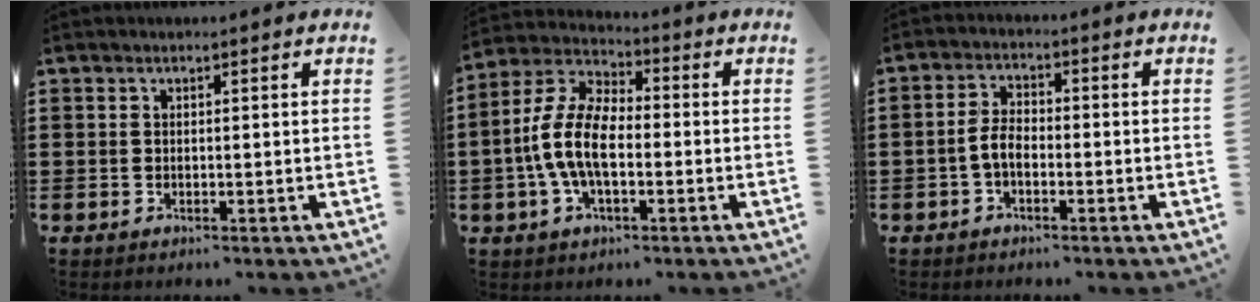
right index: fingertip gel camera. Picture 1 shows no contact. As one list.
[{"total": 9.1, "force": [-2.1, 4.6, 7.6], "torque": [-0.189, -0.003, -0.048]}, {"total": 3.8, "force": [-1.5, 1.9, 2.9], "torque": [-0.074, -0.002, -0.035]}]